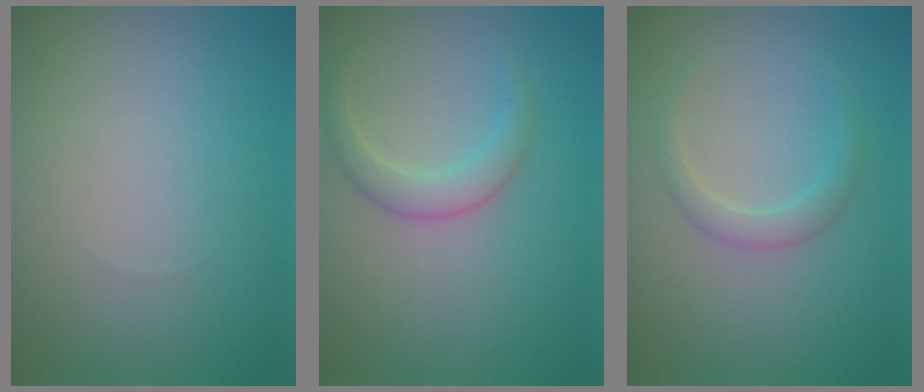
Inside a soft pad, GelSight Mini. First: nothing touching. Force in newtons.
{"total": 2.3, "press": 2.3, "slide": 0.1}
{"total": 1.7, "press": 1.7, "slide": 0.1}